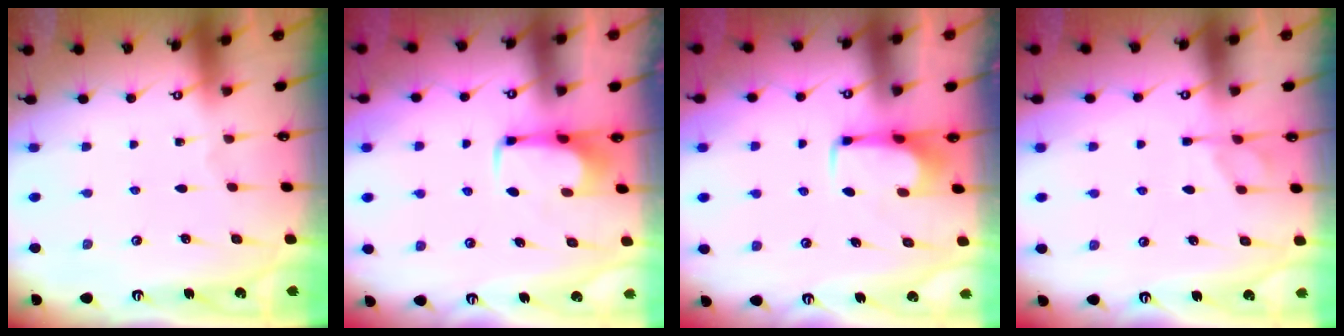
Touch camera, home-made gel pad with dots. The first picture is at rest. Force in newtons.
{"total": 1.7, "press": 1.6, "slide": 0.4}
{"total": 1.5, "press": 1.5, "slide": 0.4}
{"total": 1.3, "press": 0.4, "slide": 1.2}